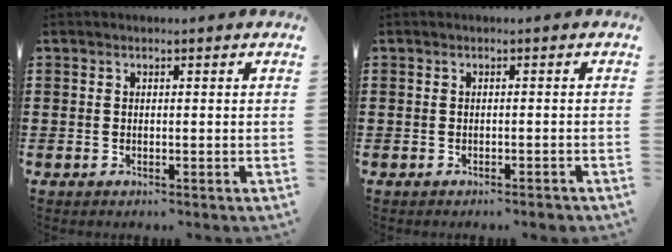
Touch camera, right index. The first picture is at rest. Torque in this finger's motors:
{"motor_torque": [1.11, 1.03, 0.01, 0.00]}